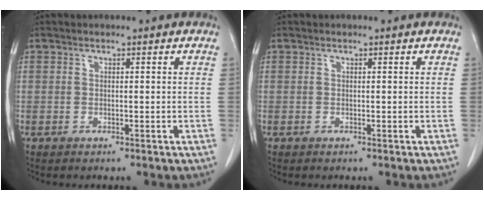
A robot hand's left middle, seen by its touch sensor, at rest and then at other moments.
{"total": 0.0}